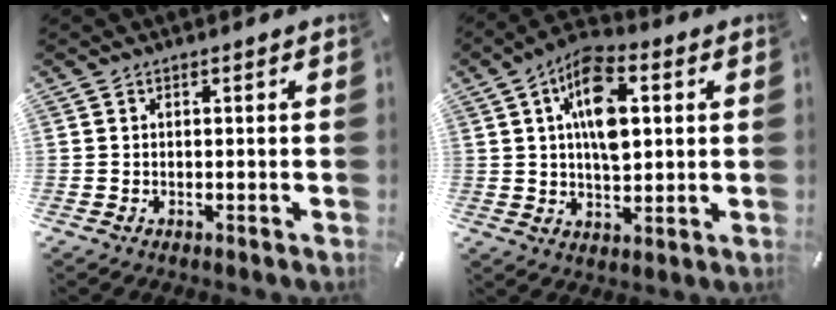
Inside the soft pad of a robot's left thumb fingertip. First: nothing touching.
{"total": 12.7, "force": [3.2, 7.1, 10.0], "torque": [-0.173, 0.002, 0.053]}